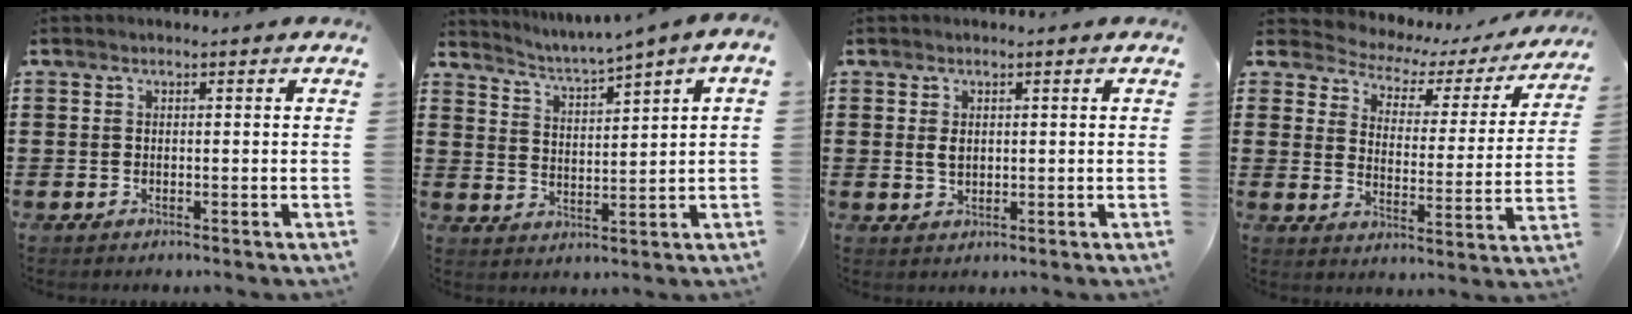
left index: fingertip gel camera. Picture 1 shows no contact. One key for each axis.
{"total": 2.1, "fx": 1.8, "fy": -0.6, "fz": 0.9, "tx": -0.030, "ty": -0.020, "tz": 0.022}
{"total": 1.9, "fx": 0.5, "fy": 1.1, "fz": 1.4, "tx": -0.032, "ty": 0.005, "tz": 0.009}
{"total": 3.0, "fx": 2.4, "fy": 1.5, "fz": 1.0, "tx": -0.041, "ty": -0.022, "tz": 0.029}